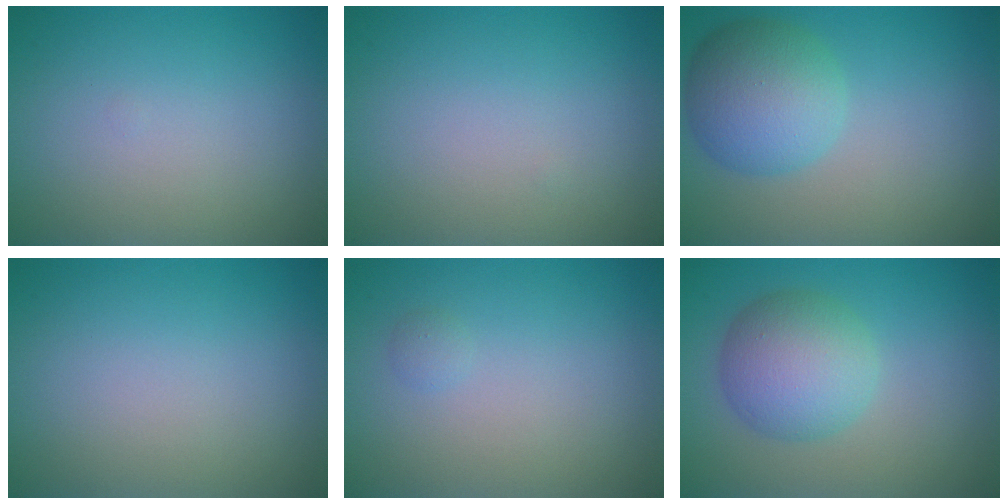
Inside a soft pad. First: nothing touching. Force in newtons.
{"total": 0.0}
{"total": 6.1, "press": 6.1, "slide": 0.1}
{"total": 0.0}
{"total": 0.6, "press": 0.6, "slide": 0.0}
{"total": 5.6, "press": 5.6, "slide": 0.2}